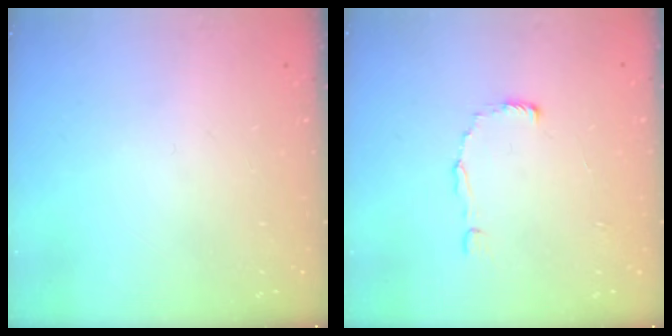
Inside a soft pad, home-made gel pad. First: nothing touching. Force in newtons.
{"total": 5.4, "press": 5.4, "slide": 0.5}